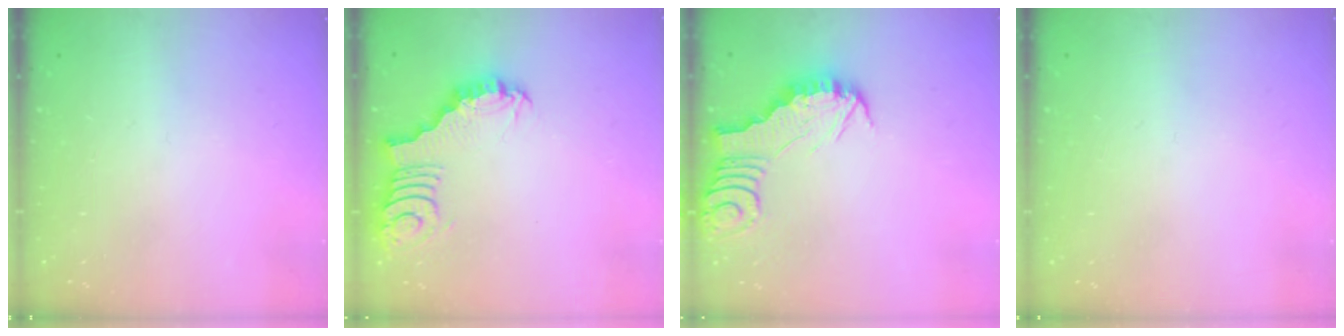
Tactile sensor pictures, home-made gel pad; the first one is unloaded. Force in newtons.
{"total": 2.4, "press": 2.4, "slide": 0.3}
{"total": 2.6, "press": 2.6, "slide": 0.2}
{"total": 0.0}